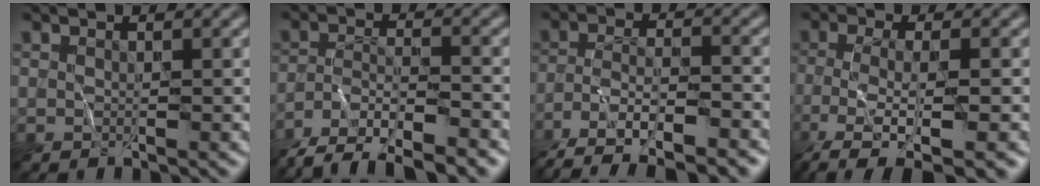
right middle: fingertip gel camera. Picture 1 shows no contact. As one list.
[{"total": 8.5, "force": [-7.2, 1.9, 3.9], "torque": [-0.059, -0.017, -0.124]}, {"total": 9.5, "force": [-7.5, 2.8, 5.0], "torque": [-0.077, -0.010, -0.128]}, {"total": 6.2, "force": [-3.7, 1.4, 4.8], "torque": [-0.085, -0.003, -0.076]}]